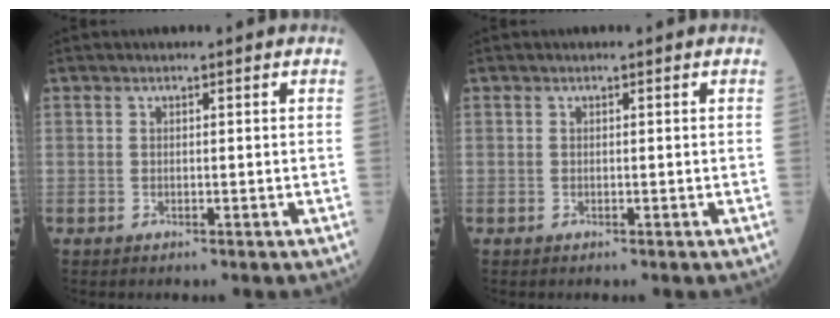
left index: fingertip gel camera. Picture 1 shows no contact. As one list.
[{"total": 0.0}]